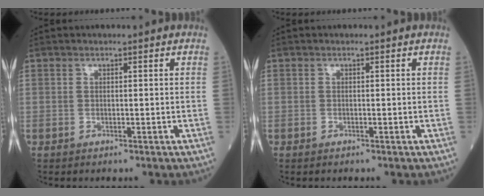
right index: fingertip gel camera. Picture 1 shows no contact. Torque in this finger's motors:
{"motor_torque": [-0.13, 0.00, -0.03, 0.01]}